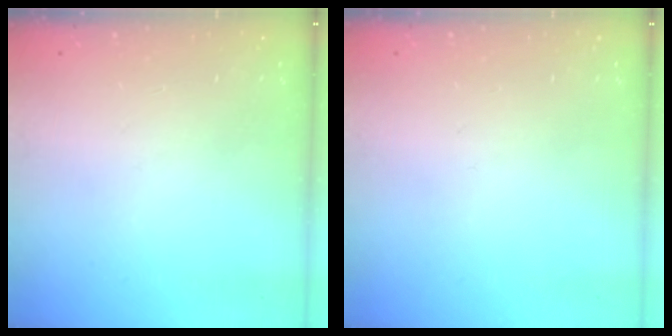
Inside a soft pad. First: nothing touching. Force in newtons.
{"total": 0.0}